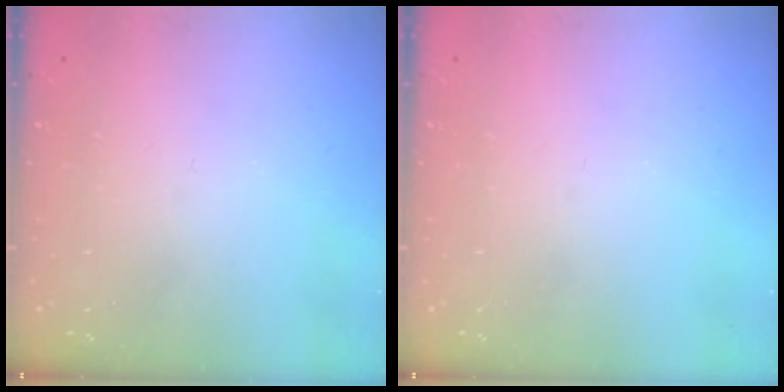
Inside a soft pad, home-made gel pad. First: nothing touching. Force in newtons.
{"total": 0.0}